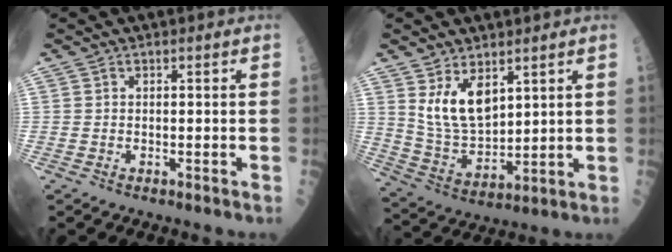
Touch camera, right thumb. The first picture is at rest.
{"total": 9.6, "force": [4.7, 5.0, 6.7], "torque": [-0.108, -0.033, 0.104]}